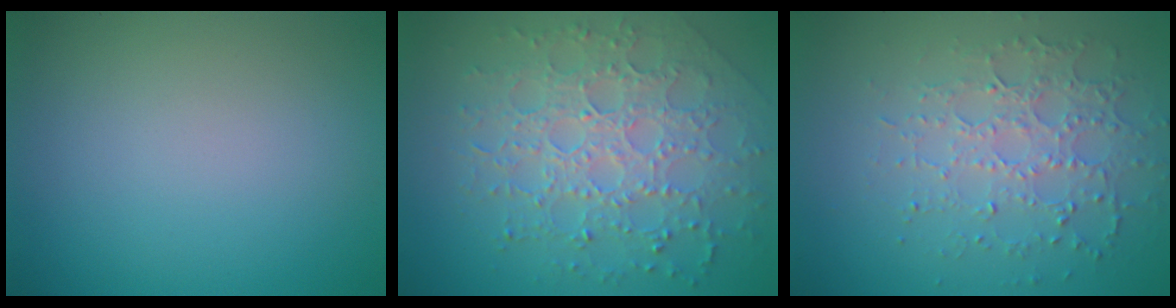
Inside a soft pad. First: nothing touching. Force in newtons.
{"total": 7.2, "press": 5.2, "slide": 5.0}
{"total": 3.5, "press": 3.2, "slide": 1.4}